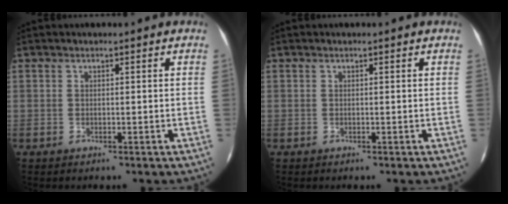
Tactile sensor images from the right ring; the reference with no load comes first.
{"total": 0.0}